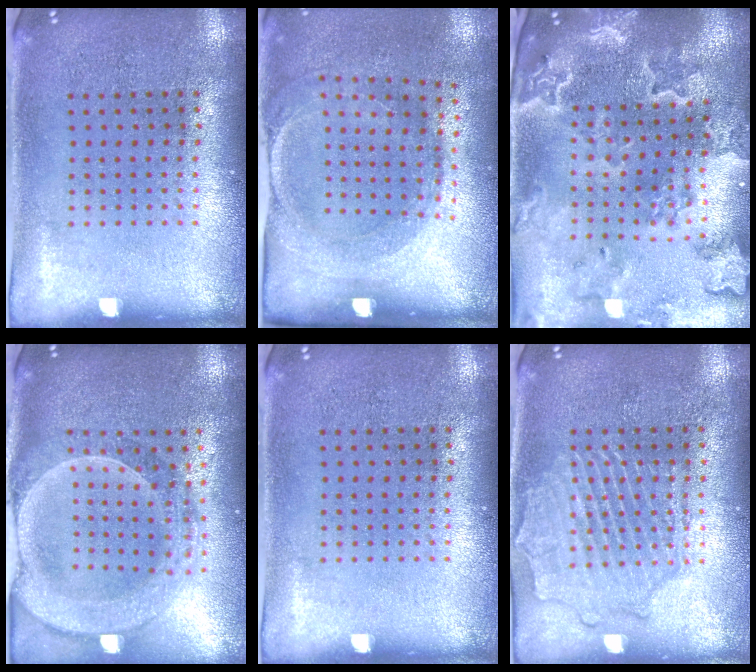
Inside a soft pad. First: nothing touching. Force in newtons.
{"total": 1.7, "press": 1.3, "slide": 1.1}
{"total": 2.7, "press": 2.5, "slide": 0.9}
{"total": 2.6, "press": 2.3, "slide": 1.2}
{"total": 0.0}
{"total": 2.6, "press": 2.6, "slide": 0.2}